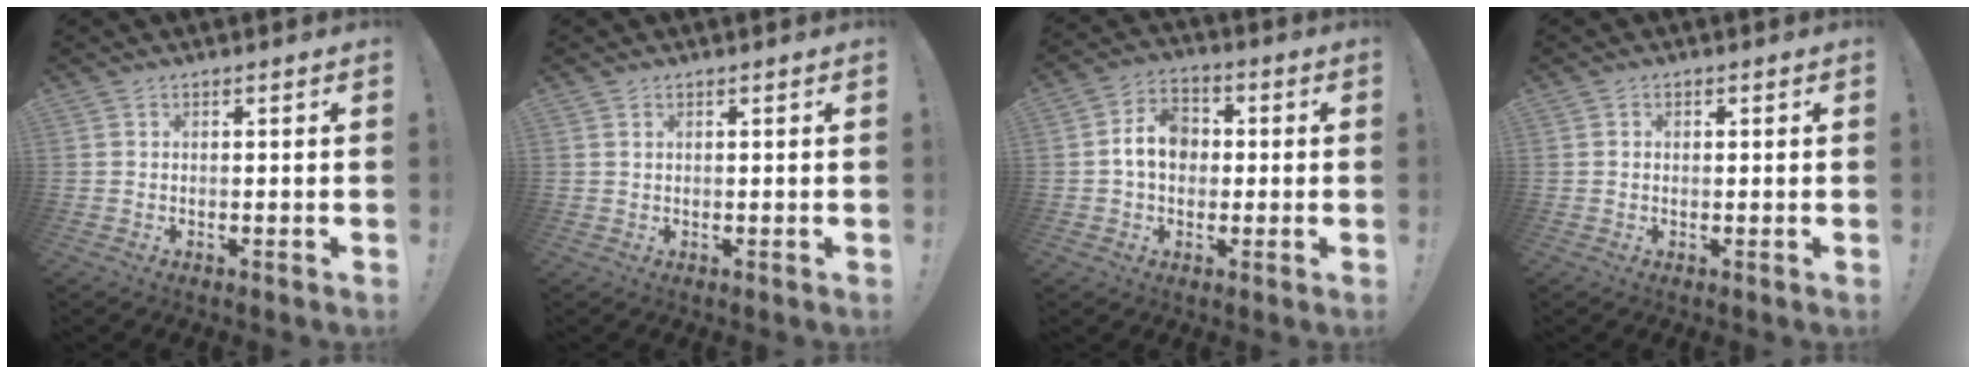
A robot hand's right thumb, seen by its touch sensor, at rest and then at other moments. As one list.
[{"total": 0.9, "force": [0.5, 0.5, 0.6], "torque": [-0.019, 0.004, 0.011]}, {"total": 10.3, "force": [0.5, 8.1, 6.3], "torque": [-0.101, 0.013, 0.013]}, {"total": 0.6, "force": [0.2, 0.4, 0.3], "torque": [0.002, -0.002, 0.001]}]